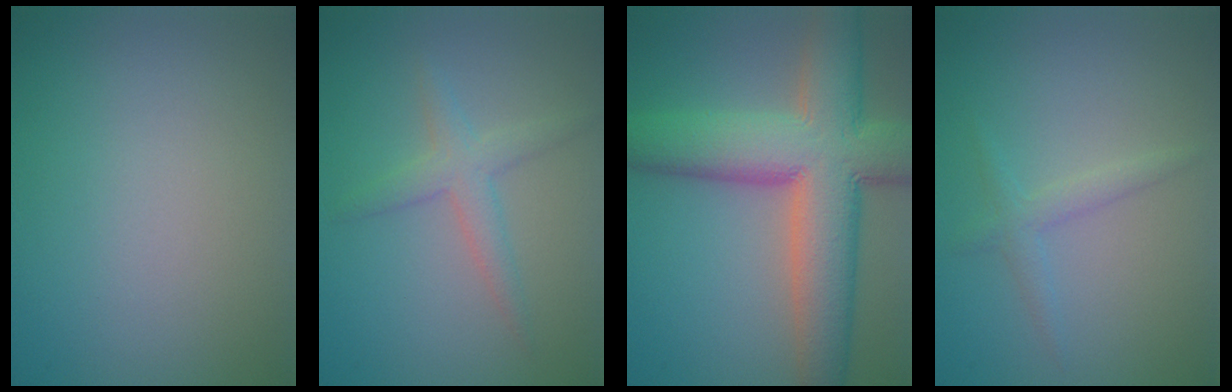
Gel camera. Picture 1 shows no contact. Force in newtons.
{"total": 2.5, "press": 2.5, "slide": 0.0}
{"total": 11.8, "press": 11.8, "slide": 1.0}
{"total": 1.5, "press": 1.5, "slide": 0.1}